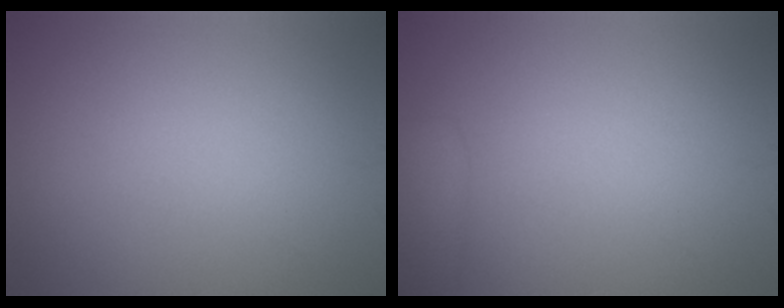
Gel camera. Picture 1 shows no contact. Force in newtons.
{"total": 2.3, "press": 2.3, "slide": 0.2}